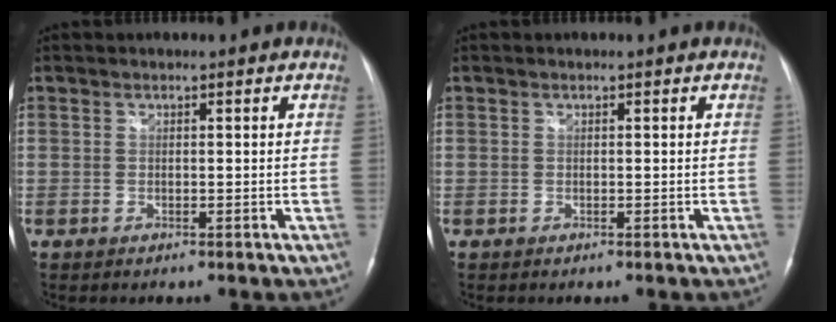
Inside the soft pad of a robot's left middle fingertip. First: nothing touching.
{"total": 0.0}